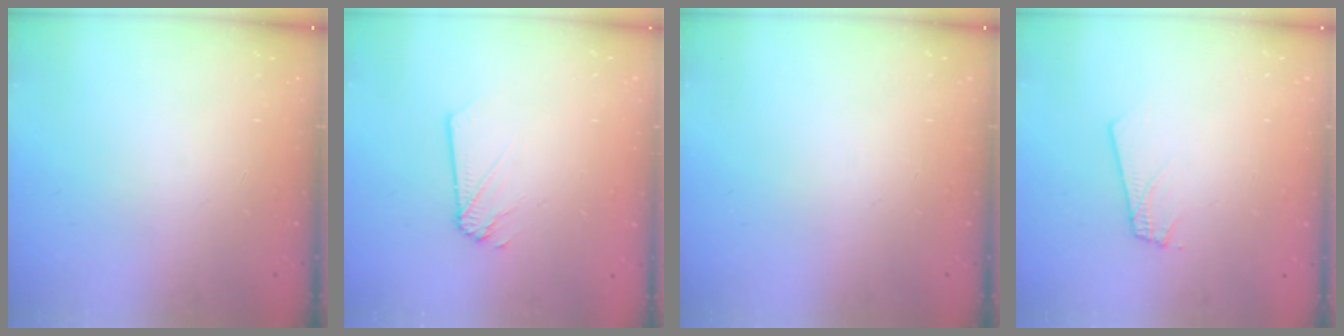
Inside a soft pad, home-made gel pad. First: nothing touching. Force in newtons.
{"total": 1.7, "press": 1.7, "slide": 0.2}
{"total": 0.0}
{"total": 2.4, "press": 2.4, "slide": 0.3}